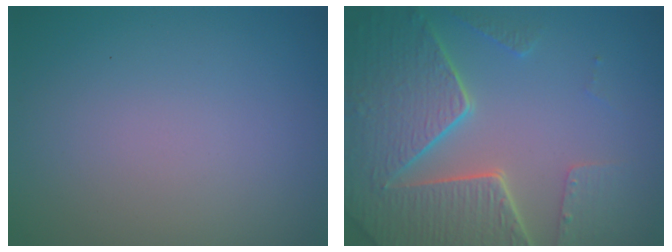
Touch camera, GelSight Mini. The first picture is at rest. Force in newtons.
{"total": 8.4, "press": 6.0, "slide": 5.9}